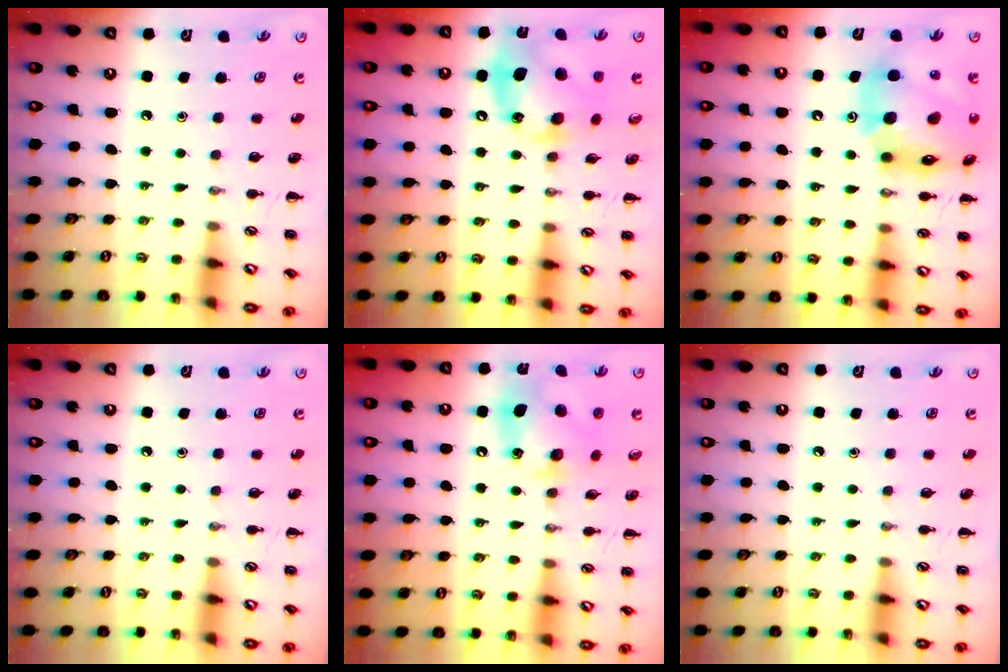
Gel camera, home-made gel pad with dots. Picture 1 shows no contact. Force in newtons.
{"total": 15.9, "press": 15.8, "slide": 1.0}
{"total": 17.4, "press": 16.7, "slide": 5.1}
{"total": 0.0}
{"total": 12.3, "press": 12.2, "slide": 1.6}
{"total": 0.0}